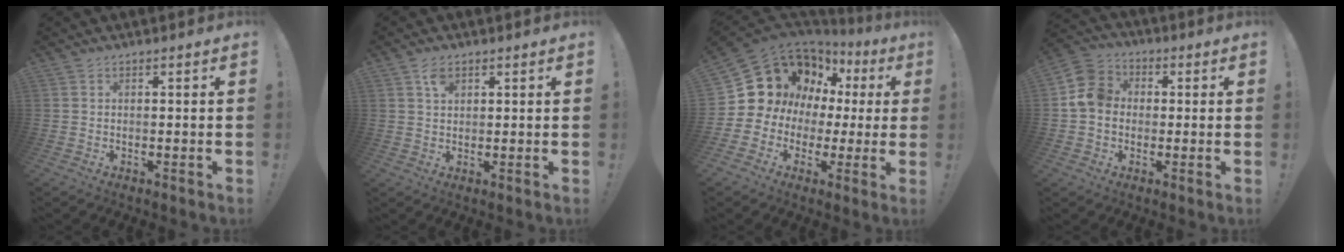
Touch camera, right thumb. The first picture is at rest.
{"total": 3.6, "force": [1.8, 2.3, 2.1], "torque": [-0.023, -0.007, 0.030]}
{"total": 14.0, "force": [6.3, 11.3, 5.3], "torque": [-0.087, -0.057, 0.142]}
{"total": 10.5, "force": [0.4, 9.0, 5.4], "torque": [-0.089, 0.017, 0.011]}